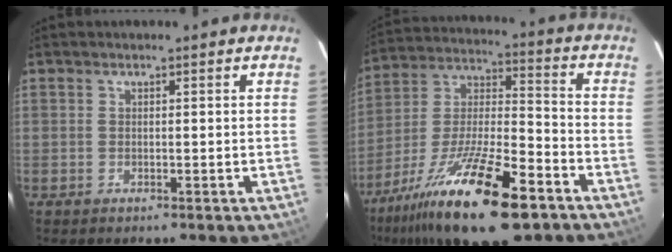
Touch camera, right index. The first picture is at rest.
{"total": 24.2, "force": [-15.0, 7.0, 17.7], "torque": [-0.336, -0.029, -0.260]}